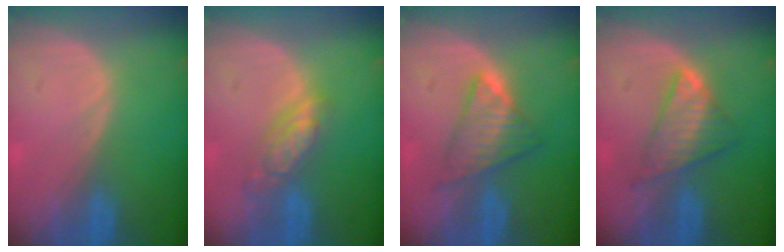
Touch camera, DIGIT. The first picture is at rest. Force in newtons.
{"total": 5.6, "press": 4.9, "slide": 2.7}
{"total": 5.9, "press": 5.9, "slide": 0.8}
{"total": 5.8, "press": 5.8, "slide": 0.5}